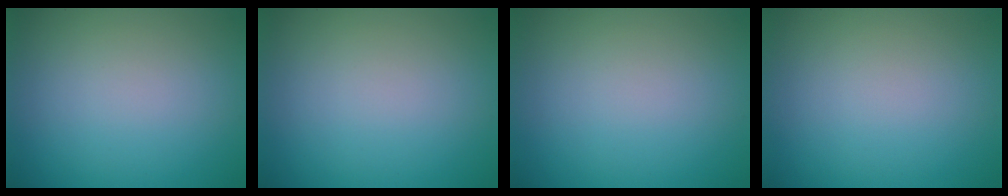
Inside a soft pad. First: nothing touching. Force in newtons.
{"total": 0.0}
{"total": 0.0}
{"total": 0.0}